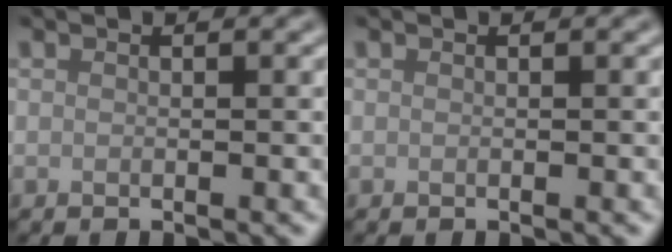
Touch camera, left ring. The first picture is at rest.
{"total": 0.0}